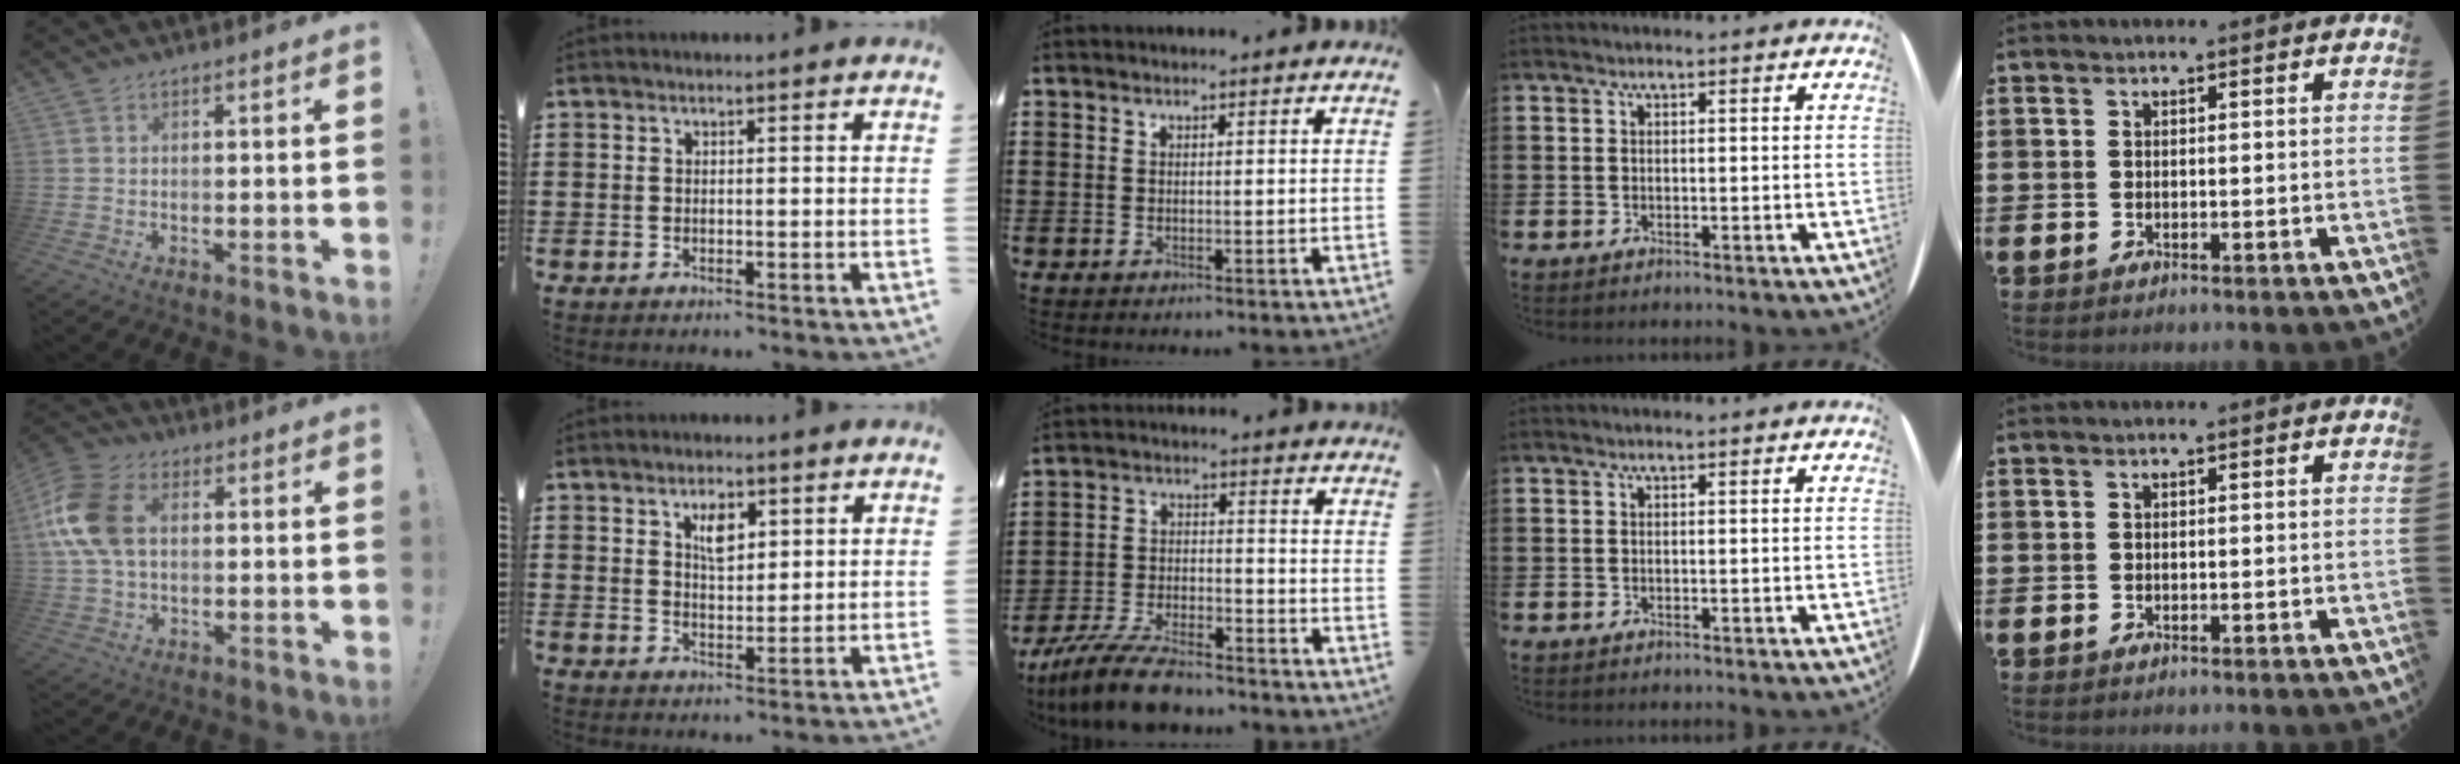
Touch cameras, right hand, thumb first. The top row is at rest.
{"thumb": {"total": 14.5, "force": [2.1, 9.4, 10.9], "torque": [-0.234, 0.006, 0.040]}, "index": {"total": 3.8, "force": [2.0, 1.7, 2.8], "torque": [-0.045, 0.001, 0.031]}, "middle": {"total": 9.4, "force": [-8.3, 1.8, 3.9], "torque": [-0.075, 0.020, -0.158]}}